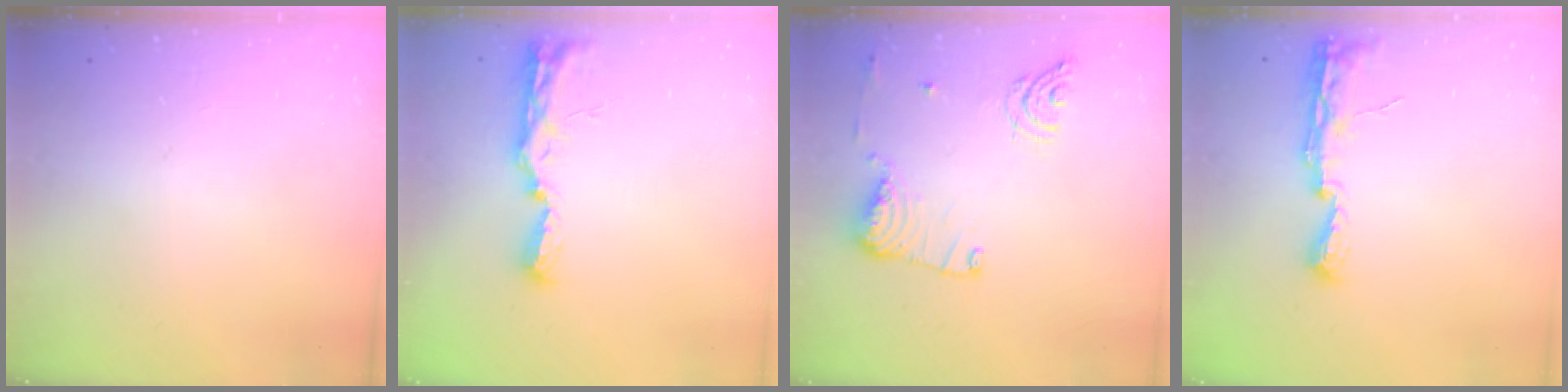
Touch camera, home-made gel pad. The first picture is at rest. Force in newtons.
{"total": 8.8, "press": 8.7, "slide": 0.9}
{"total": 13.4, "press": 13.4, "slide": 0.6}
{"total": 8.0, "press": 8.0, "slide": 0.7}